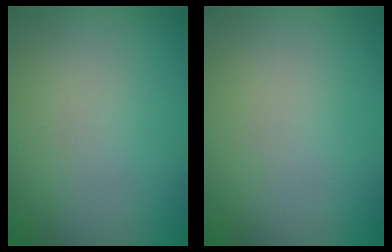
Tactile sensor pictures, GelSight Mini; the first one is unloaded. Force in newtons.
{"total": 0.0}